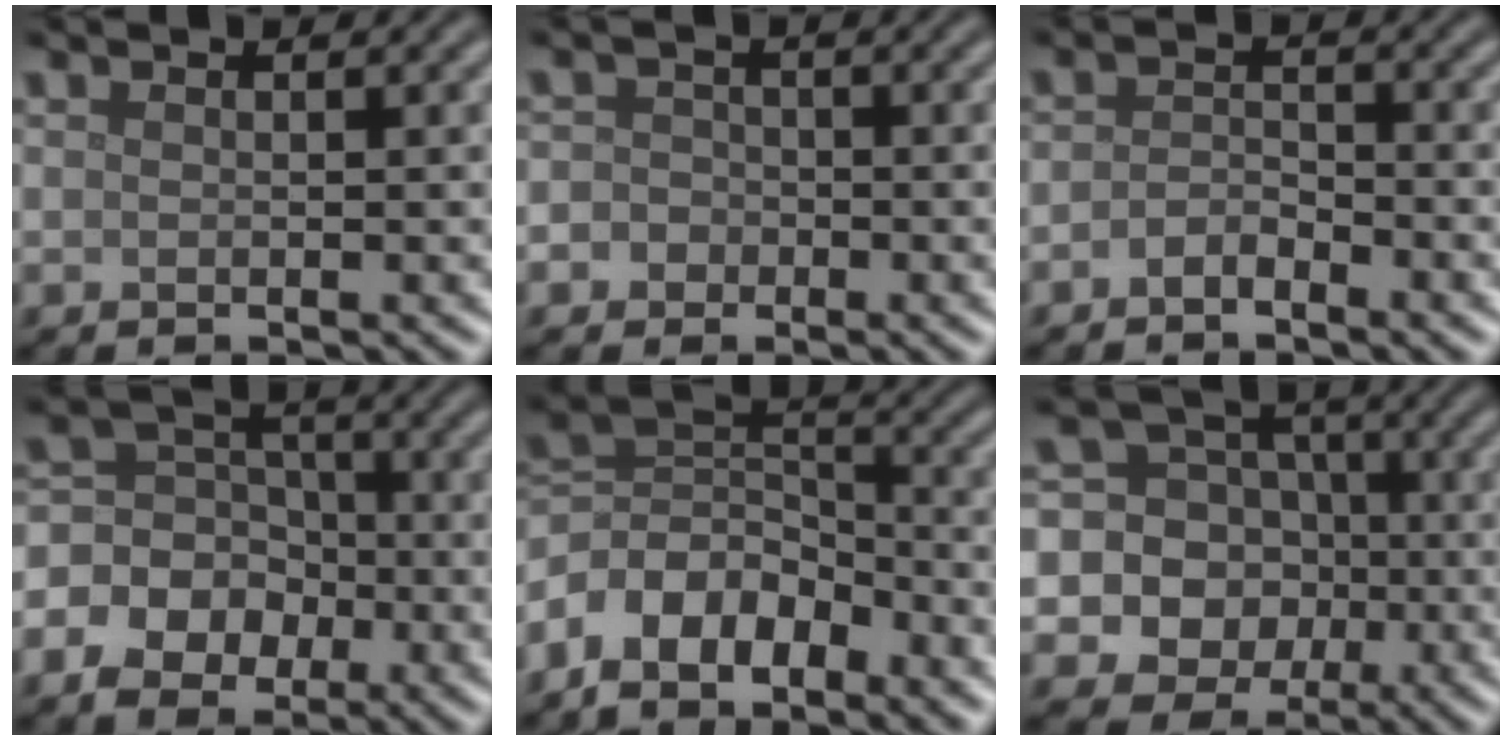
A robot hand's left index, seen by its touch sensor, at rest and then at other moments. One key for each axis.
{"total": 2.8, "fx": -0.9, "fy": 2.6, "fz": 0.7, "tx": 0.016, "ty": 0.012, "tz": -0.036}
{"total": 1.6, "fx": -1.2, "fy": 0.7, "fz": 0.9, "tx": -0.021, "ty": 0.006, "tz": -0.027}
{"total": 6.6, "fx": -2.3, "fy": 5.7, "fz": 2.3, "tx": -0.028, "ty": 0.014, "tz": -0.060}
{"total": 6.5, "fx": -4.4, "fy": 3.3, "fz": 3.5, "tx": -0.057, "ty": 0.007, "tz": -0.094}
{"total": 16.1, "fx": -2.8, "fy": 15.4, "fz": 3.8, "tx": -0.135, "ty": 0.006, "tz": -0.074}